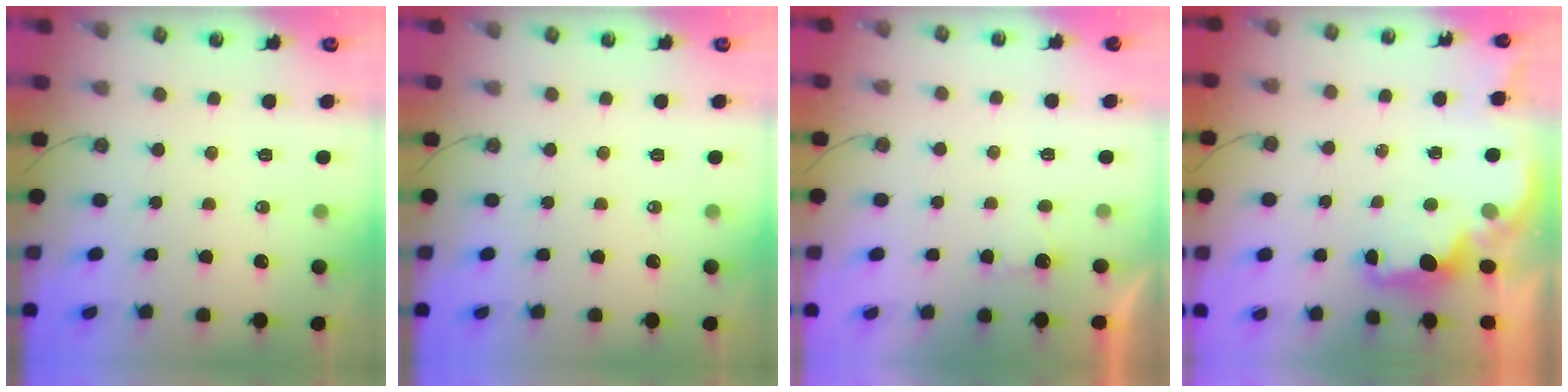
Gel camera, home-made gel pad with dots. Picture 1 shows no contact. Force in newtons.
{"total": 0.0}
{"total": 1.0, "press": 0.7, "slide": 0.7}
{"total": 2.0, "press": 1.8, "slide": 0.8}